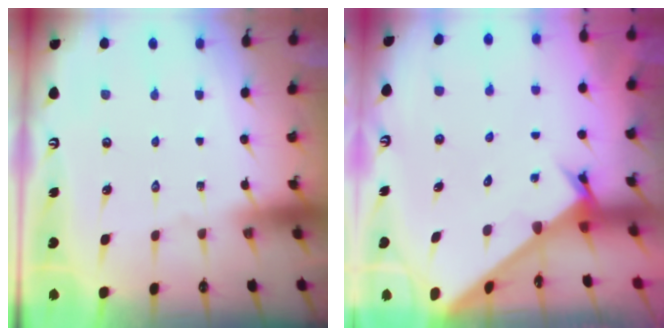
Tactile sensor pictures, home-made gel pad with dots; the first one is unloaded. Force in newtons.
{"total": 2.6, "press": 2.6, "slide": 0.3}